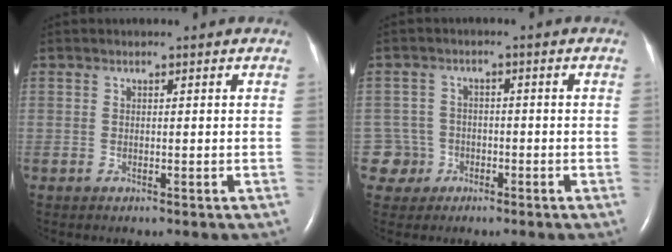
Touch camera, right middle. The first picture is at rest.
{"total": 4.3, "force": [-1.9, 3.8, -0.7], "torque": [0.021, 0.015, -0.034]}